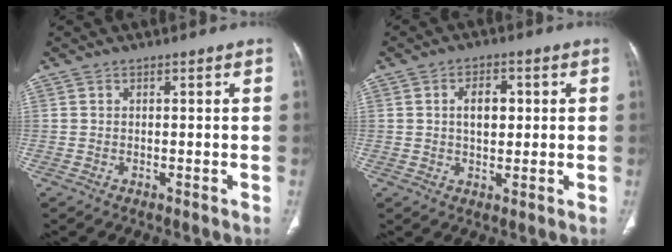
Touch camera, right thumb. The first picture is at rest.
{"total": 5.6, "force": [1.0, 3.5, 4.2], "torque": [-0.054, 0.003, 0.015]}